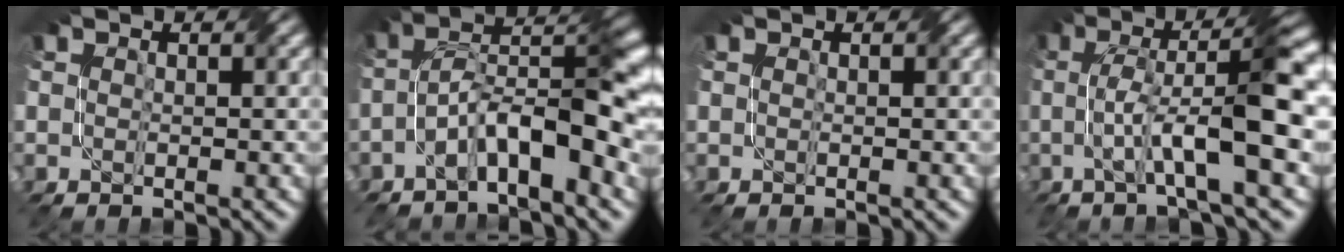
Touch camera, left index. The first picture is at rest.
{"total": 7.7, "force": [-3.1, 2.2, 6.7], "torque": [-0.113, 0.022, -0.059]}
{"total": 0.0}
{"total": 8.5, "force": [-0.5, 1.4, 8.4], "torque": [-0.137, 0.017, -0.013]}